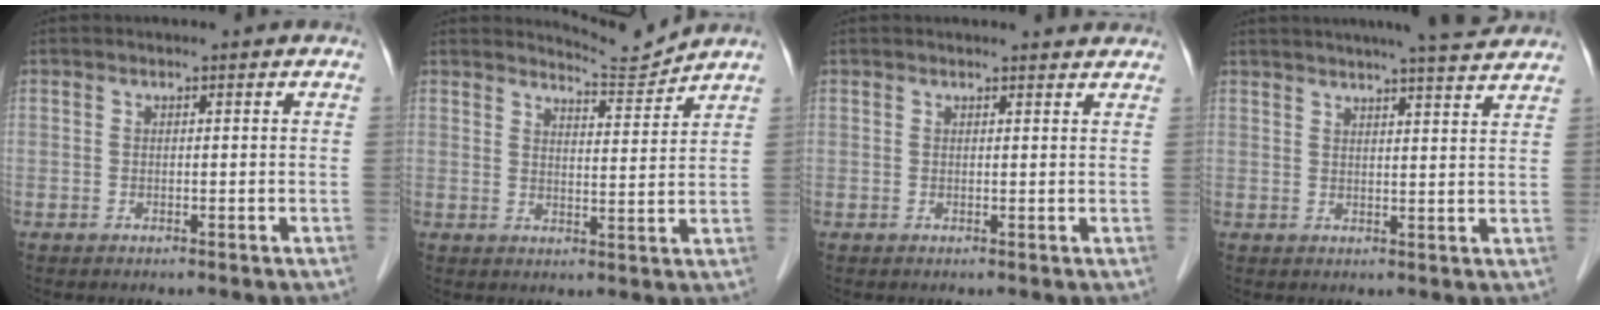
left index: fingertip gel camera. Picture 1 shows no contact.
{"total": 4.5, "force": [4.2, -1.2, -1.1], "torque": [0.004, -0.024, 0.073]}
{"total": 3.2, "force": [3.2, 0.4, 0.6], "torque": [-0.011, 0.005, 0.029]}
{"total": 11.0, "force": [9.7, 0.1, 5.1], "torque": [-0.076, 0.006, 0.114]}